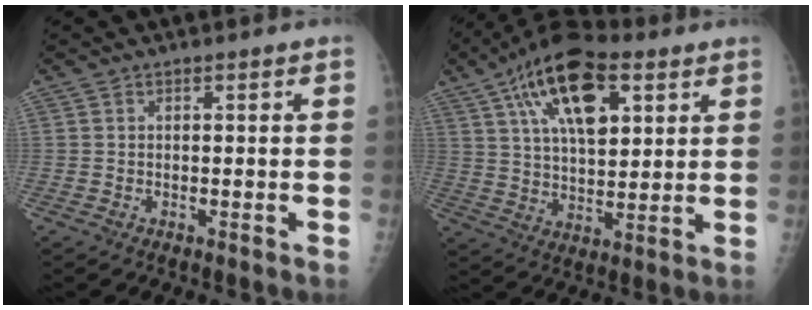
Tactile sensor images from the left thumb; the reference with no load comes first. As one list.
[{"total": 18.1, "force": [7.9, 8.8, 13.7], "torque": [-0.209, -0.010, 0.134]}]